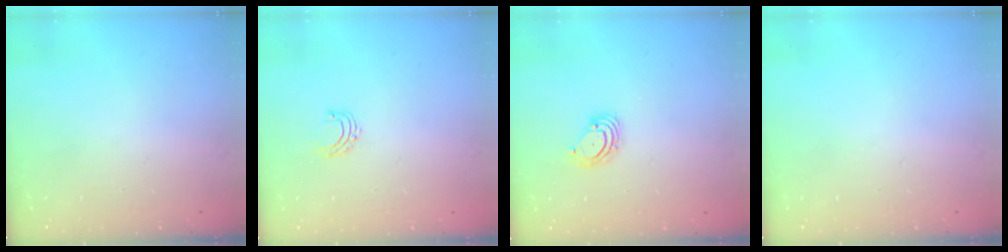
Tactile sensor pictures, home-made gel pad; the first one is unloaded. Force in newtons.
{"total": 4.8, "press": 4.8, "slide": 0.3}
{"total": 4.0, "press": 4.0, "slide": 0.5}
{"total": 0.0}